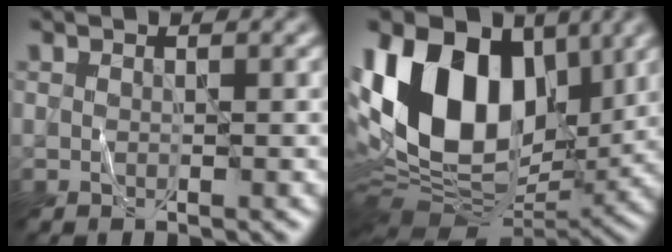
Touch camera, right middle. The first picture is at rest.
{"total": 16.0, "force": [2.7, 10.5, 11.8], "torque": [-0.211, 0.022, 0.030]}